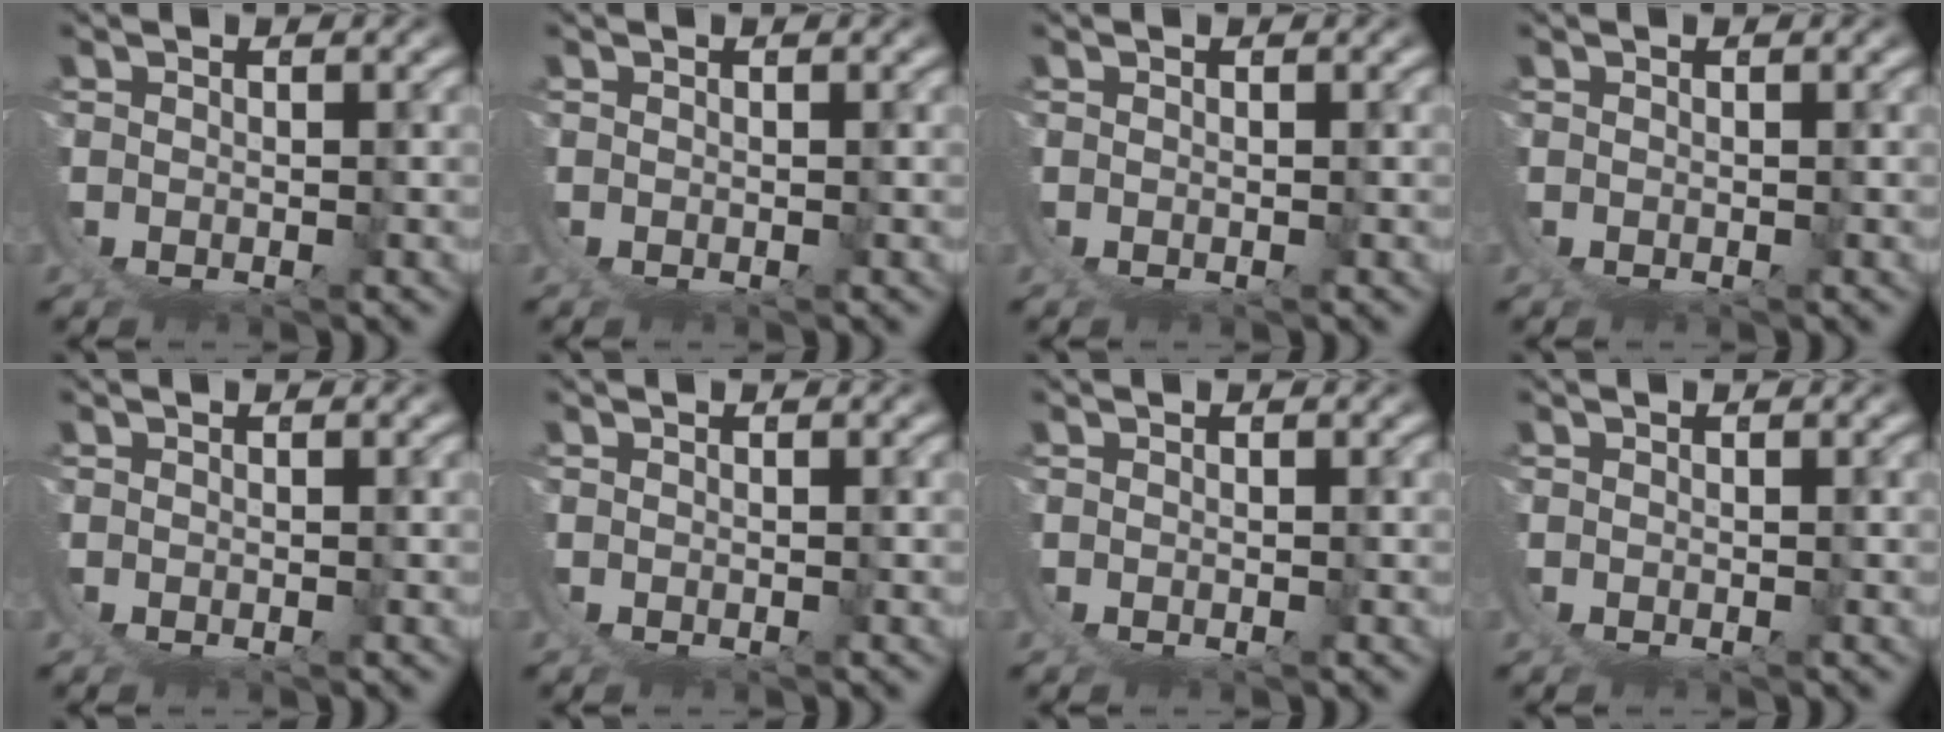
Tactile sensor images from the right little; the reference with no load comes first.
{"total": 0.0}
{"total": 0.0}
{"total": 0.0}
{"total": 0.0}
{"total": 0.0}
{"total": 0.0}
{"total": 0.0}